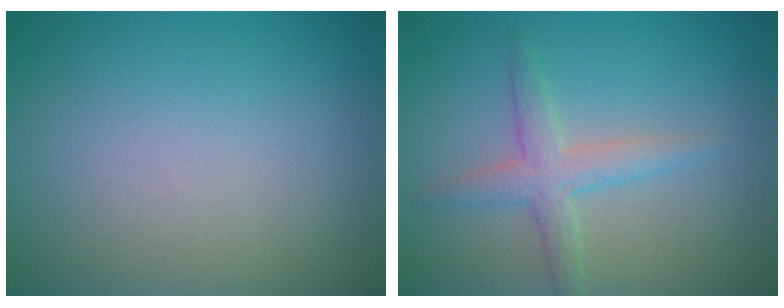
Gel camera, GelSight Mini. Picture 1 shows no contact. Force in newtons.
{"total": 2.8, "press": 2.8, "slide": 0.1}